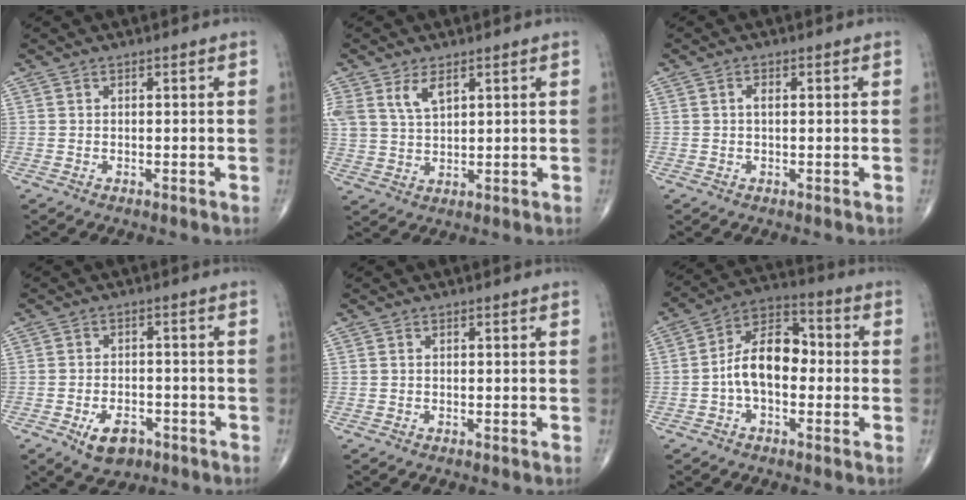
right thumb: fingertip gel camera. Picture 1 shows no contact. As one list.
[{"total": 6.7, "force": [3.4, 3.6, 4.5], "torque": [-0.085, -0.008, 0.076]}, {"total": 1.7, "force": [0.3, 0.8, 1.4], "torque": [-0.028, 0.005, 0.006]}, {"total": 6.5, "force": [-3.3, 3.9, 4.0], "torque": [-0.054, 0.015, -0.050]}, {"total": 0.0}, {"total": 11.7, "force": [-1.2, 7.0, 9.3], "torque": [-0.147, 0.041, -0.034]}]